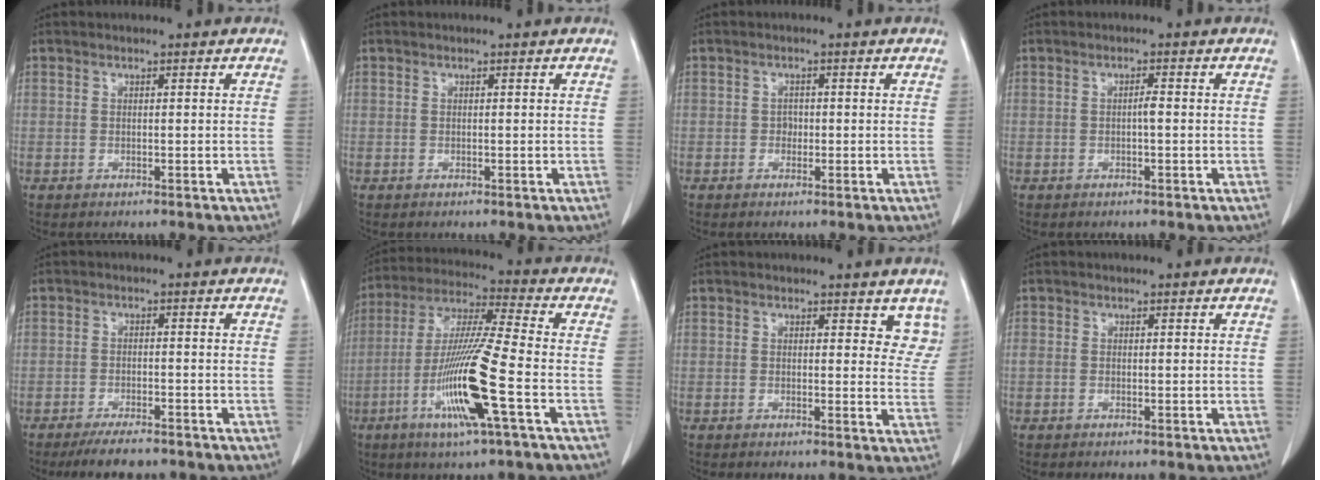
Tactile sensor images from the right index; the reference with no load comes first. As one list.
[{"total": 0.0}, {"total": 1.2, "force": [-0.2, 1.0, 0.6], "torque": [-0.005, 0.005, -0.004]}, {"total": 1.1, "force": [-0.2, 0.1, 1.0], "torque": [-0.018, 0.001, -0.002]}, {"total": 5.1, "force": [-4.3, 1.4, 2.4], "torque": [-0.038, -0.005, -0.070]}, {"total": 14.9, "force": [-5.1, -0.4, 14.0], "torque": [-0.284, -0.017, -0.102]}, {"total": 5.4, "force": [4.4, 2.6, 1.8], "torque": [0.006, -0.015, 0.033]}, {"total": 1.1, "force": [-0.1, 0.8, 0.7], "torque": [-0.030, 0.010, 0.002]}]